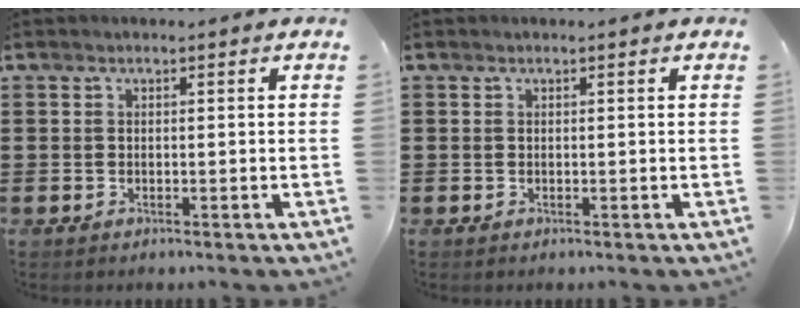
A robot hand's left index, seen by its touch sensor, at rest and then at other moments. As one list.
[{"total": 0.0}]